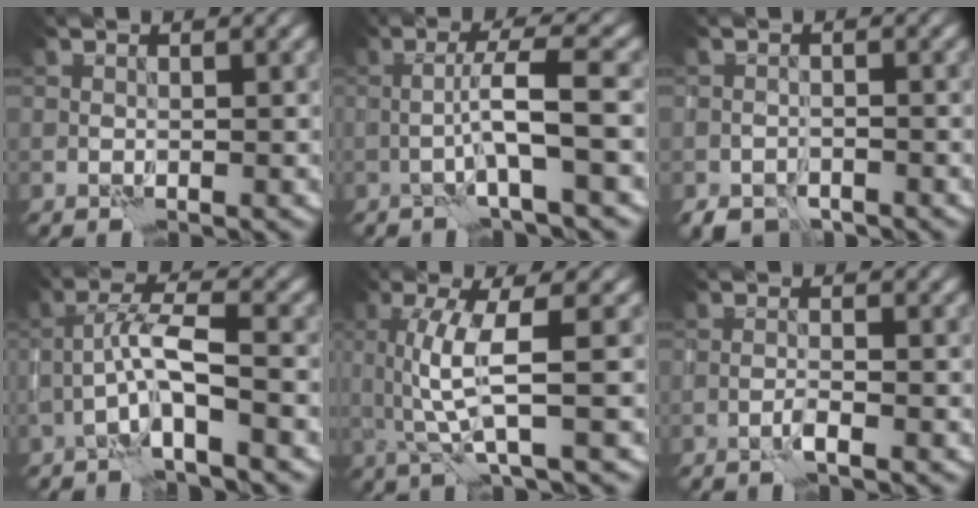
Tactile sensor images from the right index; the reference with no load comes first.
{"total": 3.5, "force": [-0.5, -0.8, 3.3], "torque": [-0.060, 0.016, -0.013]}
{"total": 2.3, "force": [-2.1, 1.0, 0.3], "torque": [-0.003, 0.000, -0.038]}
{"total": 4.0, "force": [-1.5, 0.2, 3.7], "torque": [-0.072, 0.017, -0.032]}
{"total": 4.1, "force": [1.0, 0.1, 4.0], "torque": [-0.089, -0.005, 0.025]}
{"total": 0.9, "force": [-0.6, -0.4, 0.5], "torque": [-0.011, 0.005, -0.014]}